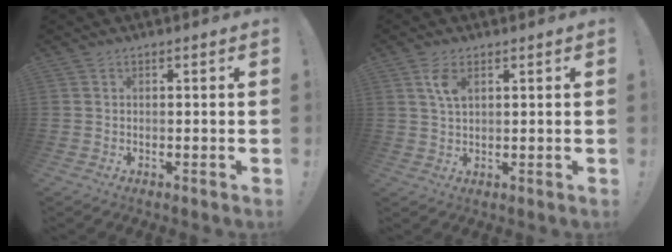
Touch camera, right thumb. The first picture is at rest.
{"total": 4.9, "force": [2.1, 2.4, 3.8], "torque": [-0.067, -0.004, 0.035]}